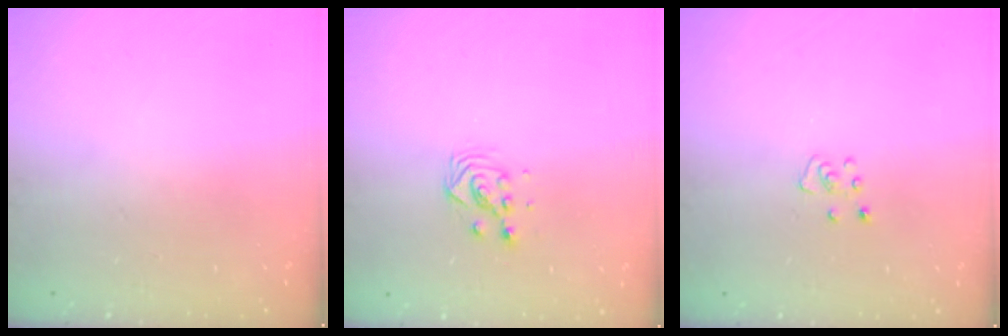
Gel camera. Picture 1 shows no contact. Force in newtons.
{"total": 3.4, "press": 3.4, "slide": 0.2}
{"total": 3.8, "press": 3.8, "slide": 0.3}